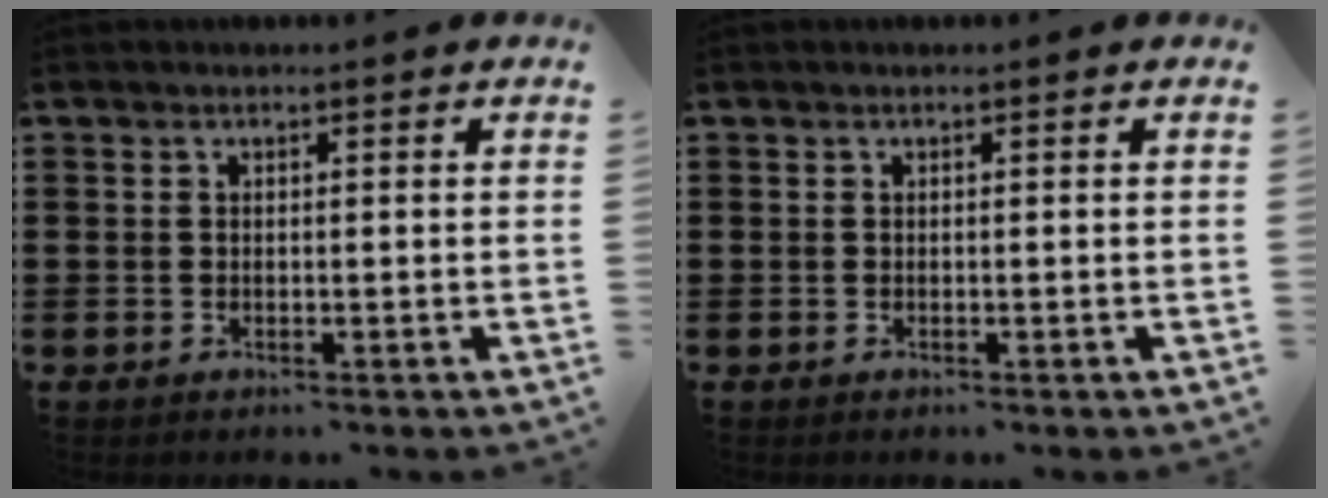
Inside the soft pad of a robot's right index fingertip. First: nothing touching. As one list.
[{"total": 0.0}]